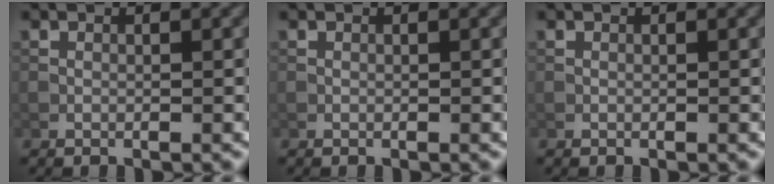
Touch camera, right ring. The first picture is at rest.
{"total": 0.0}
{"total": 0.0}